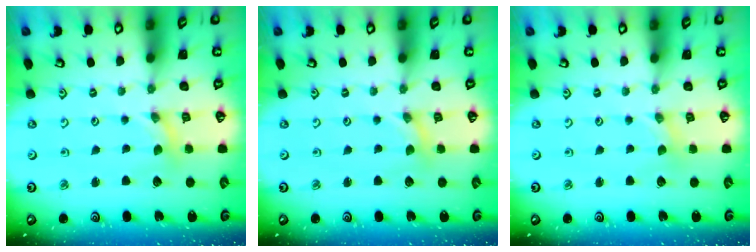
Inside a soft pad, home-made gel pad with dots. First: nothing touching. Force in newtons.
{"total": 0.0}
{"total": 0.0}